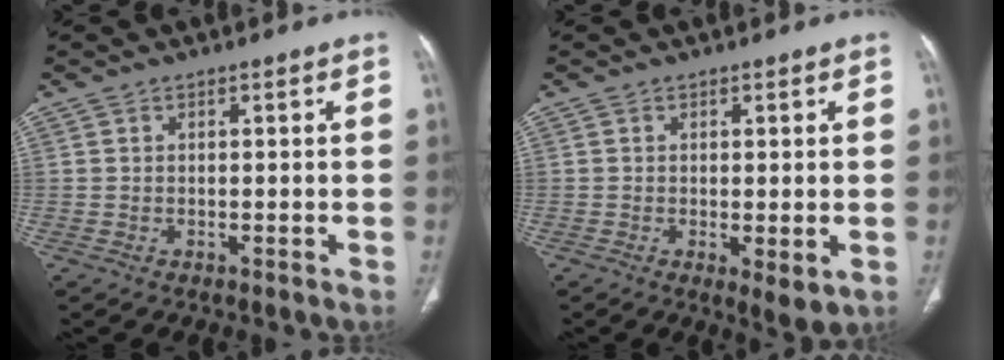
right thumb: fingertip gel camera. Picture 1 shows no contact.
{"total": 3.9, "force": [-0.8, 1.3, 3.6], "torque": [-0.058, -0.015, -0.010]}